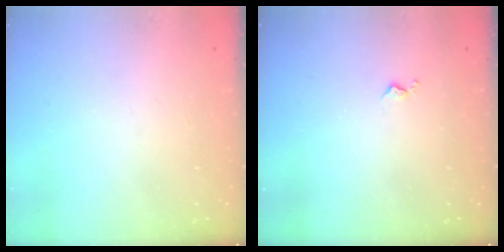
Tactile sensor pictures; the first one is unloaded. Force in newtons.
{"total": 3.8, "press": 3.7, "slide": 0.6}